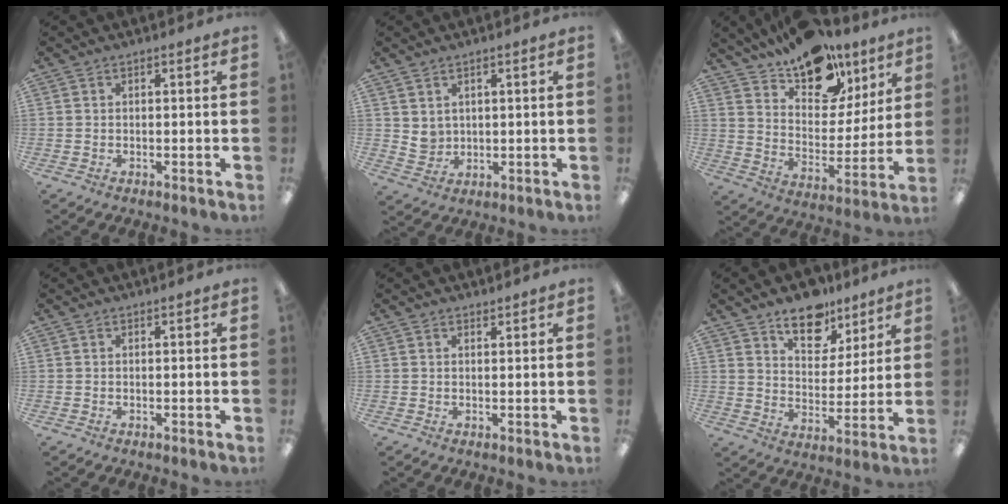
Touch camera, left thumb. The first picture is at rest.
{"total": 3.6, "force": [2.3, 2.7, 0.5], "torque": [-0.010, -0.008, 0.042]}
{"total": 16.4, "force": [12.6, 8.1, 6.6], "torque": [-0.109, -0.088, 0.223]}
{"total": 0.0}
{"total": 0.8, "force": [0.7, 0.2, 0.0], "torque": [0.007, -0.003, 0.012]}
{"total": 12.4, "force": [9.4, 6.4, 4.8], "torque": [-0.063, -0.058, 0.171]}